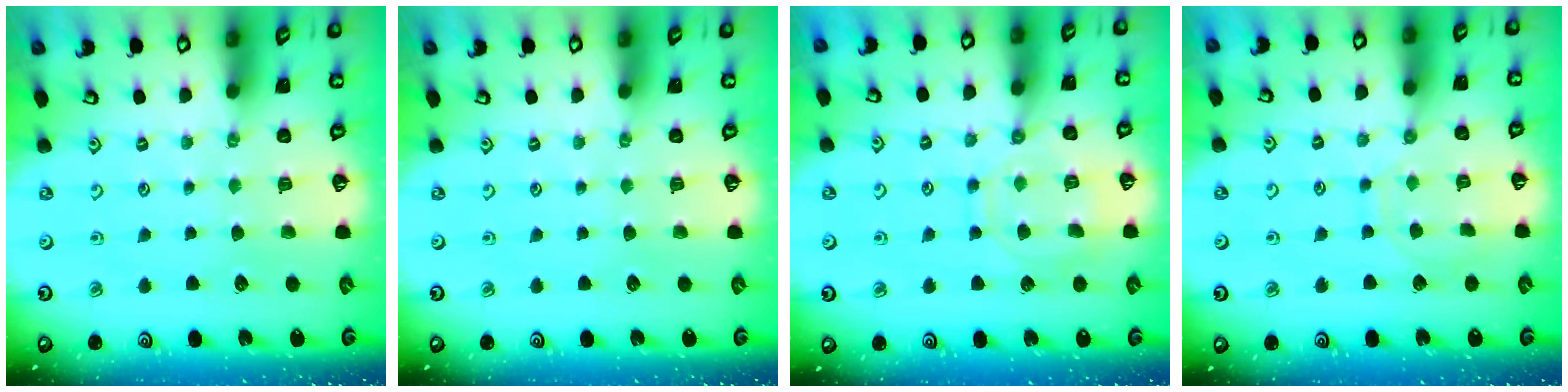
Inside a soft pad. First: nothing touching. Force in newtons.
{"total": 0.0}
{"total": 10.9, "press": 10.9, "slide": 0.9}
{"total": 9.0, "press": 9.0, "slide": 0.6}